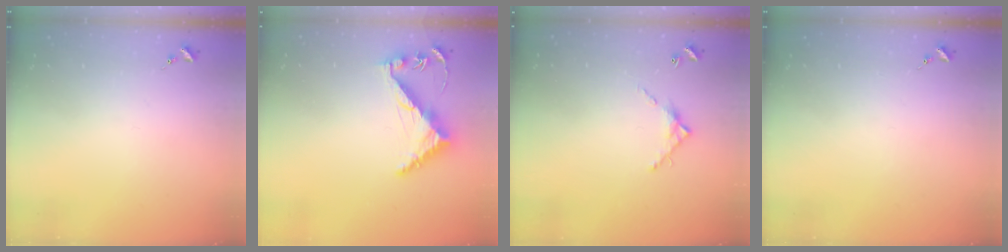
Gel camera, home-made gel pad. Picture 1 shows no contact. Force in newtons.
{"total": 7.3, "press": 7.3, "slide": 0.6}
{"total": 7.0, "press": 7.0, "slide": 0.2}
{"total": 0.0}